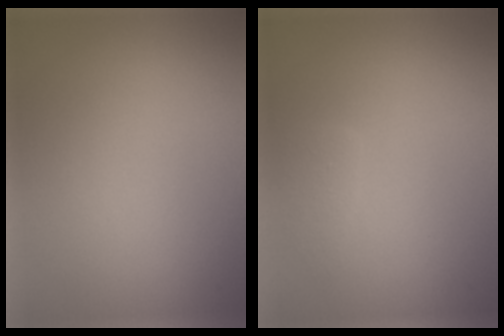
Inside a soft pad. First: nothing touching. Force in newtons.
{"total": 1.0, "press": 1.0, "slide": 0.1}